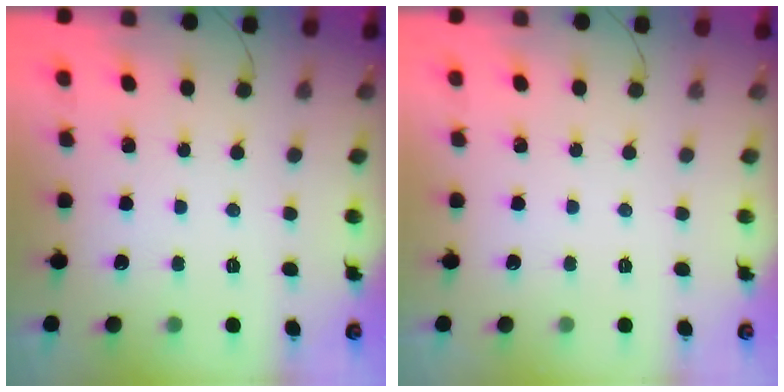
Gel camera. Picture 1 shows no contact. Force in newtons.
{"total": 0.0}